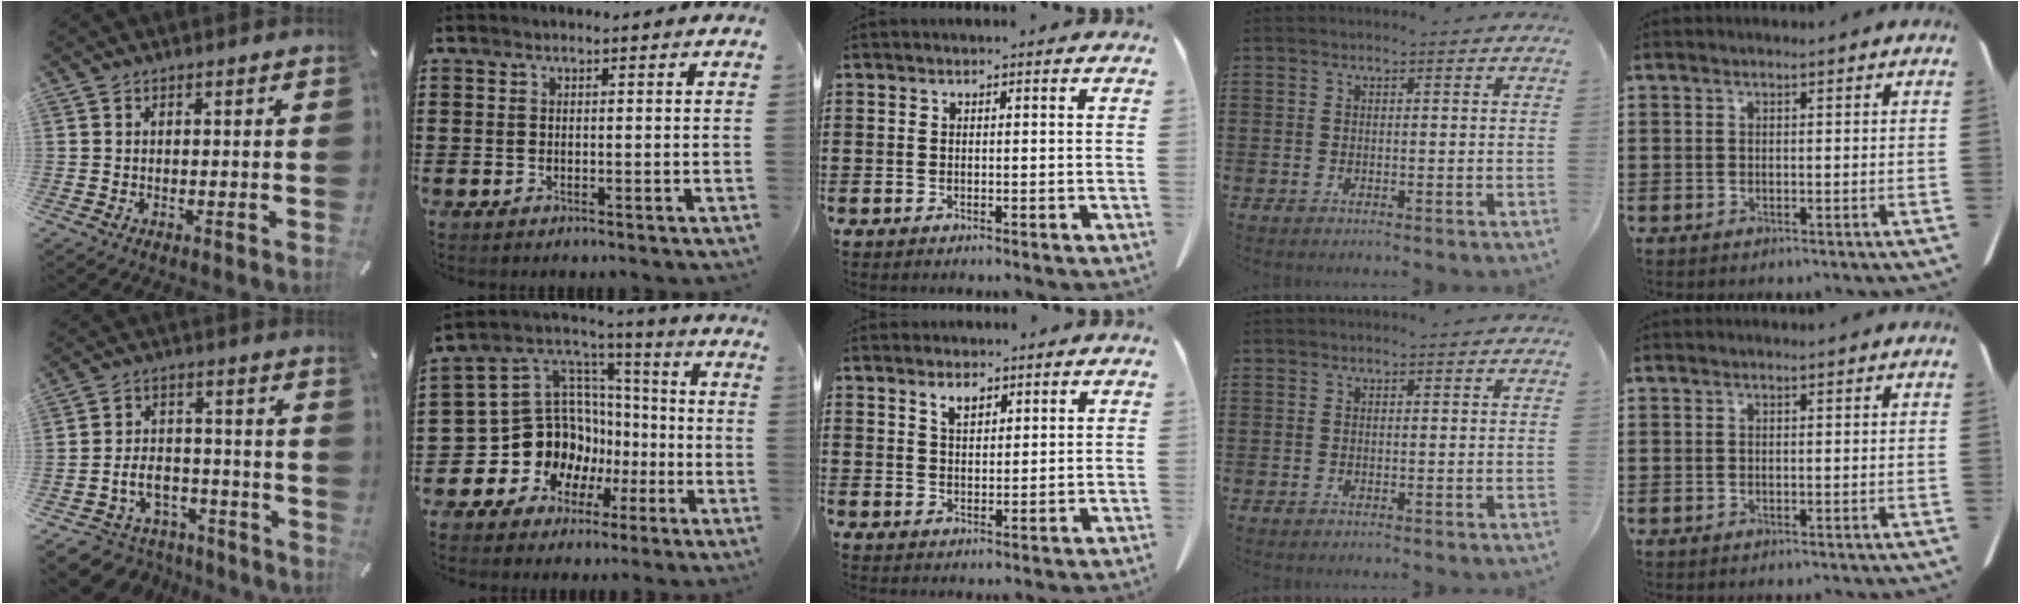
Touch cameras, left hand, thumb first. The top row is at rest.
{"thumb": {"total": 8.5, "force": [-4.1, 6.9, 2.6], "torque": [-0.062, 0.022, -0.071]}, "index": {"total": 13.1, "force": [-3.8, 11.8, 4.2], "torque": [-0.132, -0.017, -0.055]}, "middle": {"total": 3.0, "force": [2.3, 1.4, 1.4], "torque": [-0.025, 0.000, 0.041]}}